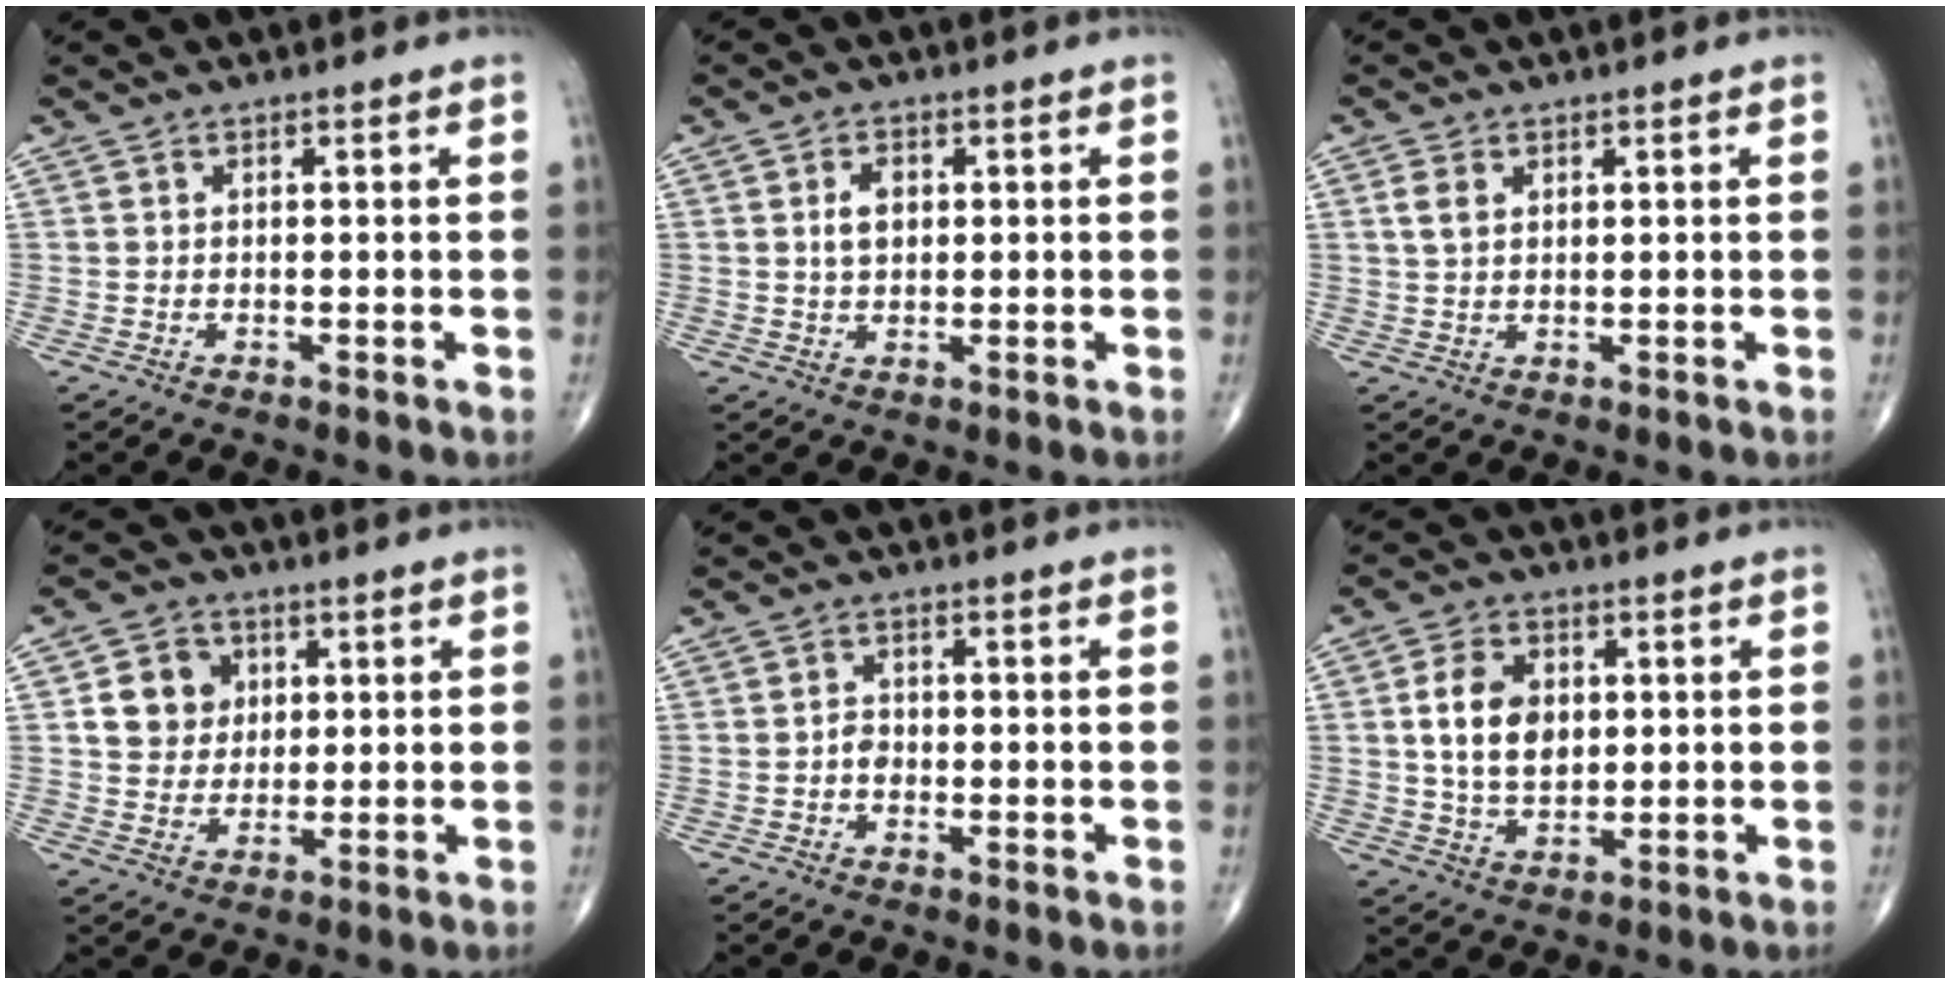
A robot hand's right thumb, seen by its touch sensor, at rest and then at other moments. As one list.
[{"total": 3.9, "force": [0.8, 2.6, 2.7], "torque": [-0.040, 0.001, 0.014]}, {"total": 2.9, "force": [1.2, 1.9, 1.9], "torque": [-0.037, 0.001, 0.027]}, {"total": 7.6, "force": [1.8, 6.8, 3.0], "torque": [-0.018, -0.004, 0.031]}, {"total": 1.9, "force": [-0.7, 1.5, 1.0], "torque": [-0.007, 0.006, -0.017]}, {"total": 9.6, "force": [1.5, 6.7, 6.7], "torque": [-0.102, -0.006, 0.030]}]